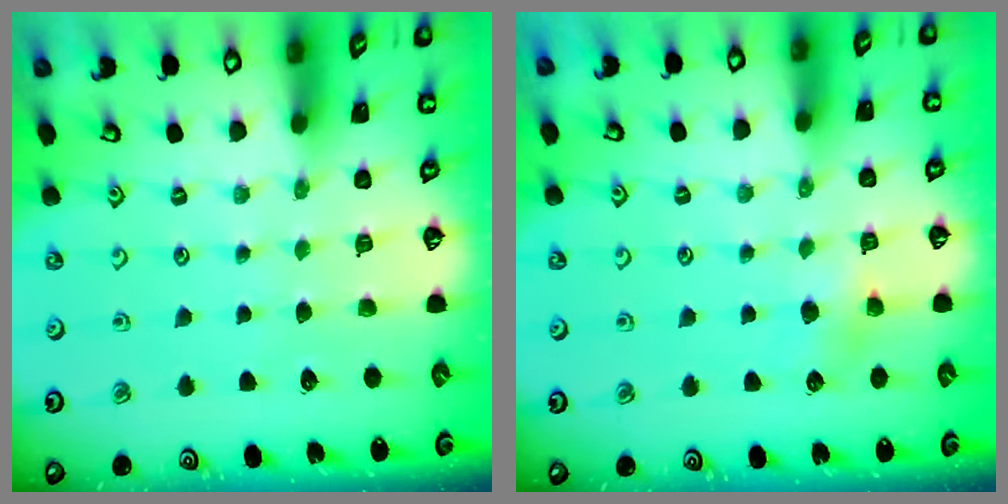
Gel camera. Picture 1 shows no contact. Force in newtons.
{"total": 4.2, "press": 4.2, "slide": 0.3}